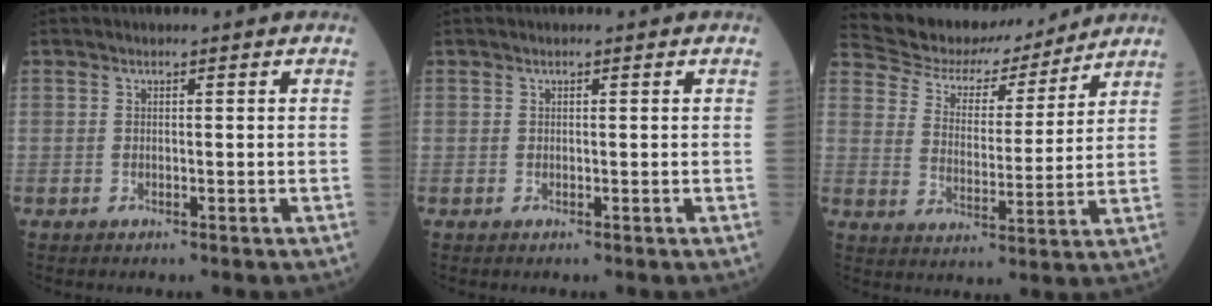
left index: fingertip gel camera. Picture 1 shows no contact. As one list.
[{"total": 0.0}, {"total": 12.8, "force": [12.1, 3.9, 1.9], "torque": [-0.035, 0.010, 0.187]}]